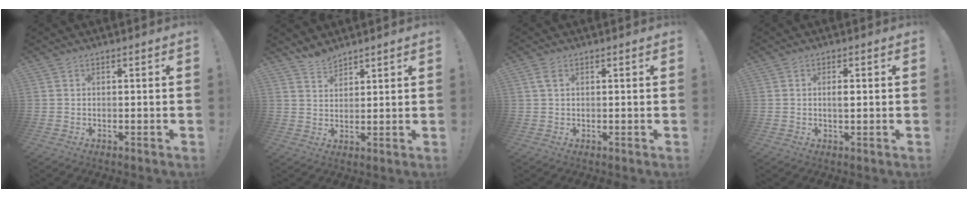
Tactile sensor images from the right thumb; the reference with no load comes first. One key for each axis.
{"total": 4.4, "fx": 4.1, "fy": 1.3, "fz": 0.9, "tx": -0.013, "ty": -0.027, "tz": 0.076}
{"total": 2.6, "fx": 1.0, "fy": 1.5, "fz": 1.9, "tx": -0.034, "ty": 0.002, "tz": 0.019}
{"total": 2.0, "fx": 0.0, "fy": 0.8, "fz": 1.9, "tx": -0.026, "ty": -0.001, "tz": -0.003}